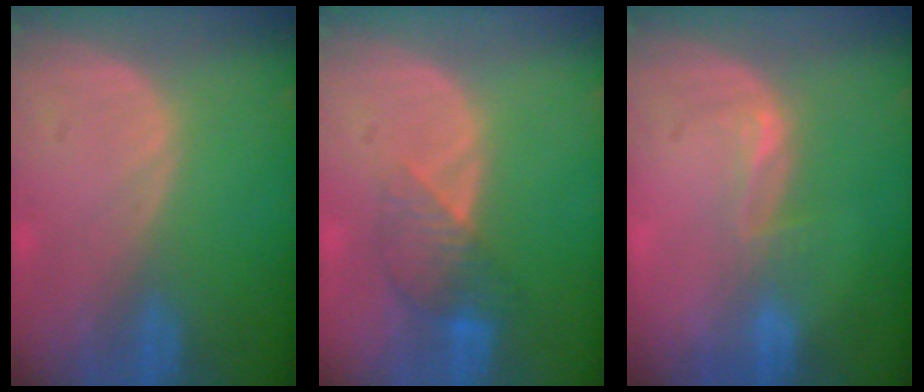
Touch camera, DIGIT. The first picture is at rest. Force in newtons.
{"total": 4.2, "press": 4.2, "slide": 0.4}
{"total": 2.6, "press": 2.0, "slide": 1.6}